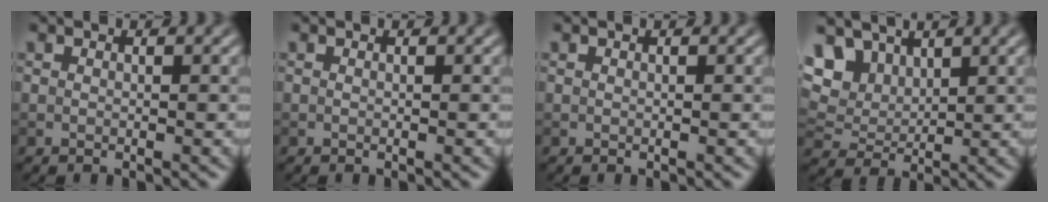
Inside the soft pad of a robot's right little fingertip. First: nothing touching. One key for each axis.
{"total": 0.0}
{"total": 0.0}
{"total": 7.1, "fx": 3.9, "fy": 4.8, "fz": 3.5, "tx": -0.098, "ty": 0.007, "tz": 0.071}